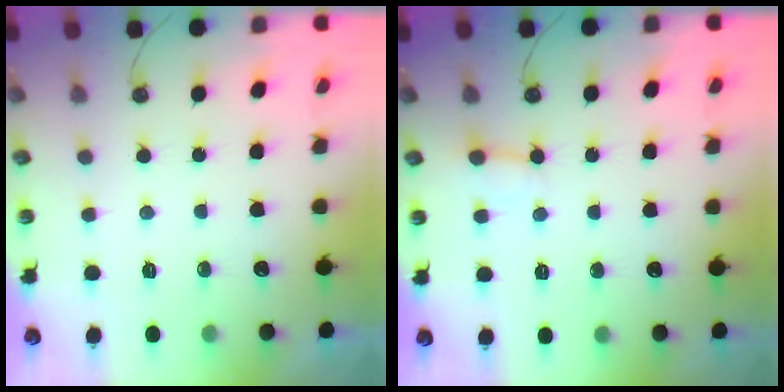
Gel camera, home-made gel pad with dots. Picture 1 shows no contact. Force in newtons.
{"total": 2.8, "press": 2.8, "slide": 0.3}